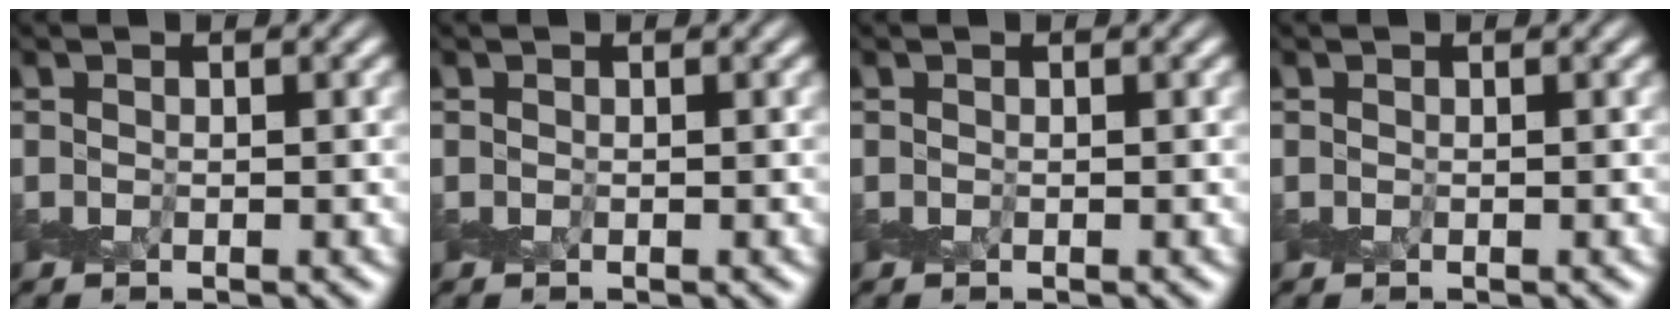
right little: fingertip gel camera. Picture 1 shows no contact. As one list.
[{"total": 0.0}, {"total": 0.0}, {"total": 0.0}]